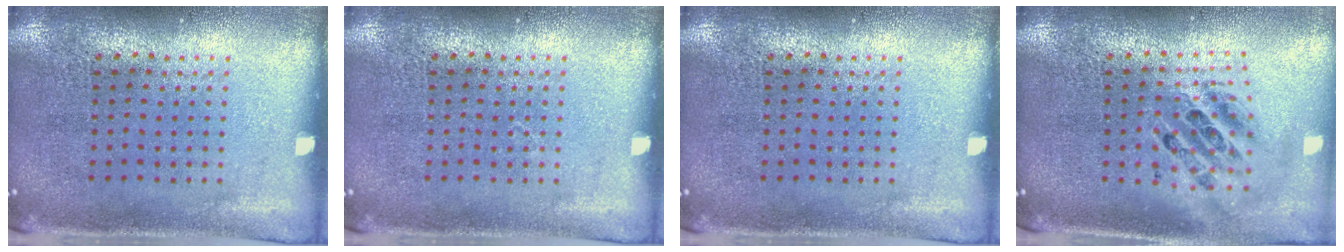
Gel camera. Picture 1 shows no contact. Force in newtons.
{"total": 0.0}
{"total": 0.0}
{"total": 2.0, "press": 1.5, "slide": 1.3}